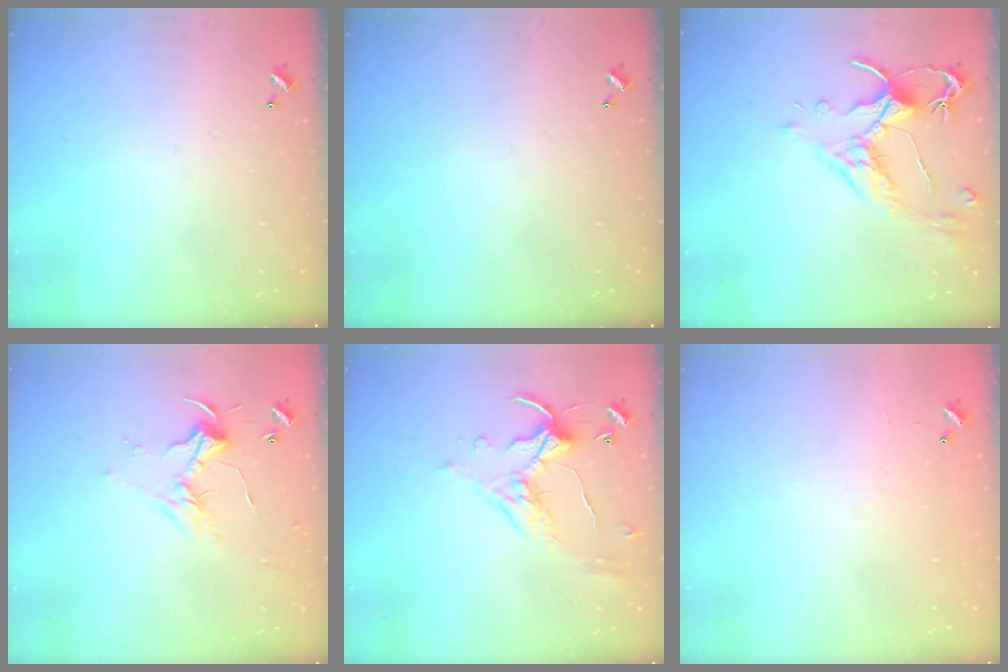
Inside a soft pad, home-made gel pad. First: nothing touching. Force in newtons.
{"total": 0.0}
{"total": 2.5, "press": 2.1, "slide": 1.4}
{"total": 1.3, "press": 1.2, "slide": 0.3}
{"total": 1.2, "press": 0.6, "slide": 1.0}
{"total": 8.4, "press": 8.4, "slide": 0.6}